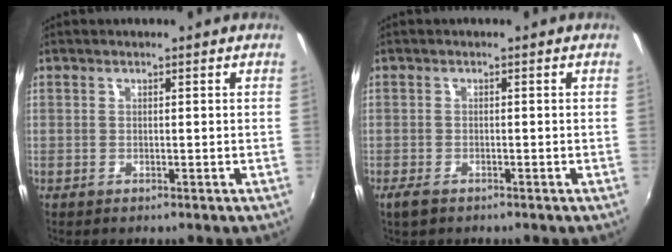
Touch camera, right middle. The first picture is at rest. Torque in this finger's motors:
{"motor_torque": [0.53, -0.51, 0.21, 0.04]}